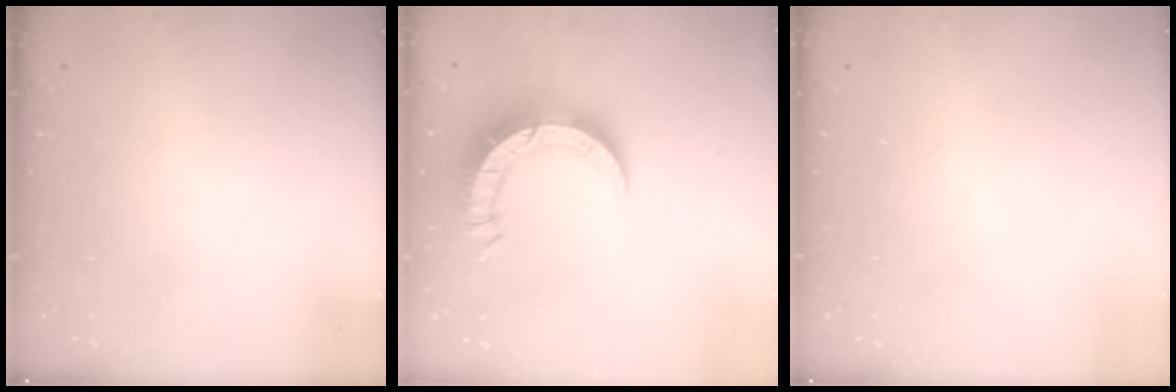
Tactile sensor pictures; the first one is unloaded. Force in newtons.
{"total": 10.0, "press": 9.9, "slide": 1.2}
{"total": 0.0}